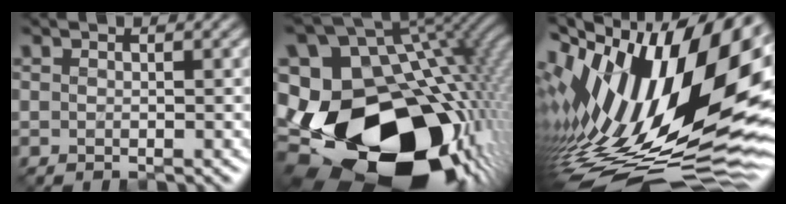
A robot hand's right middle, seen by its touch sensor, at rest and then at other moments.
{"total": 21.9, "force": [-5.4, 15.5, 14.4], "torque": [-0.293, -0.050, -0.055]}
{"total": 19.3, "force": [1.5, 7.9, 17.6], "torque": [-0.321, -0.017, 0.014]}